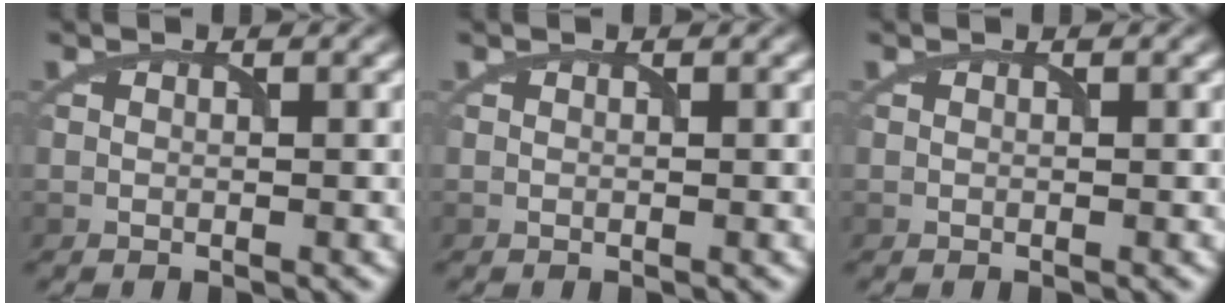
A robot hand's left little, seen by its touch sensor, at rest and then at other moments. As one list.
[{"total": 0.0}, {"total": 0.0}]